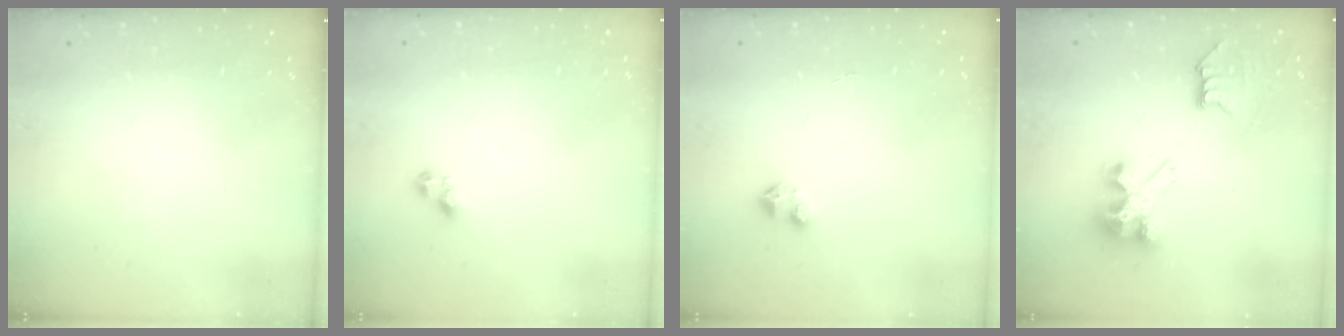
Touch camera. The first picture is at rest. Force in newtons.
{"total": 3.2, "press": 3.1, "slide": 0.4}
{"total": 3.0, "press": 2.9, "slide": 0.2}
{"total": 7.3, "press": 7.3, "slide": 0.2}